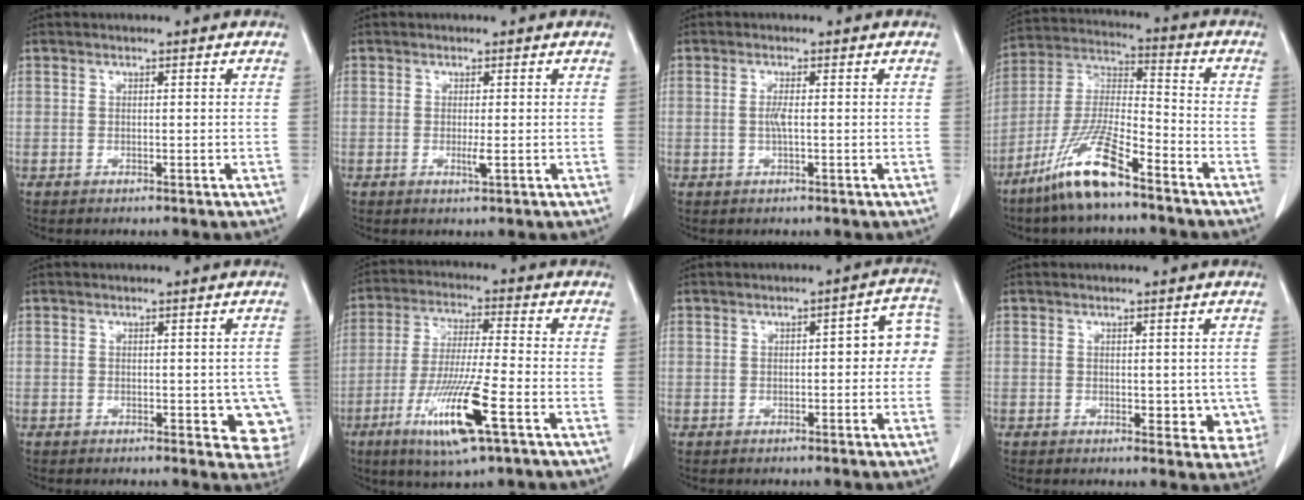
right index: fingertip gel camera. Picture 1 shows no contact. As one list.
[{"total": 1.4, "force": [-0.3, 0.0, 1.4], "torque": [-0.027, -0.004, -0.005]}, {"total": 1.6, "force": [-0.1, 0.1, 1.6], "torque": [-0.037, 0.000, -0.003]}, {"total": 13.0, "force": [-8.7, 1.6, 9.4], "torque": [-0.202, -0.018, -0.170]}, {"total": 6.1, "force": [-1.4, 2.8, 5.2], "torque": [-0.038, -0.001, -0.014]}, {"total": 13.0, "force": [-5.5, 0.4, 11.8], "torque": [-0.233, -0.027, -0.100]}, {"total": 6.1, "force": [0.2, 2.1, 5.7], "torque": [-0.061, 0.032, 0.000]}, {"total": 4.7, "force": [-0.4, 3.0, 3.7], "torque": [-0.017, -0.004, -0.002]}]